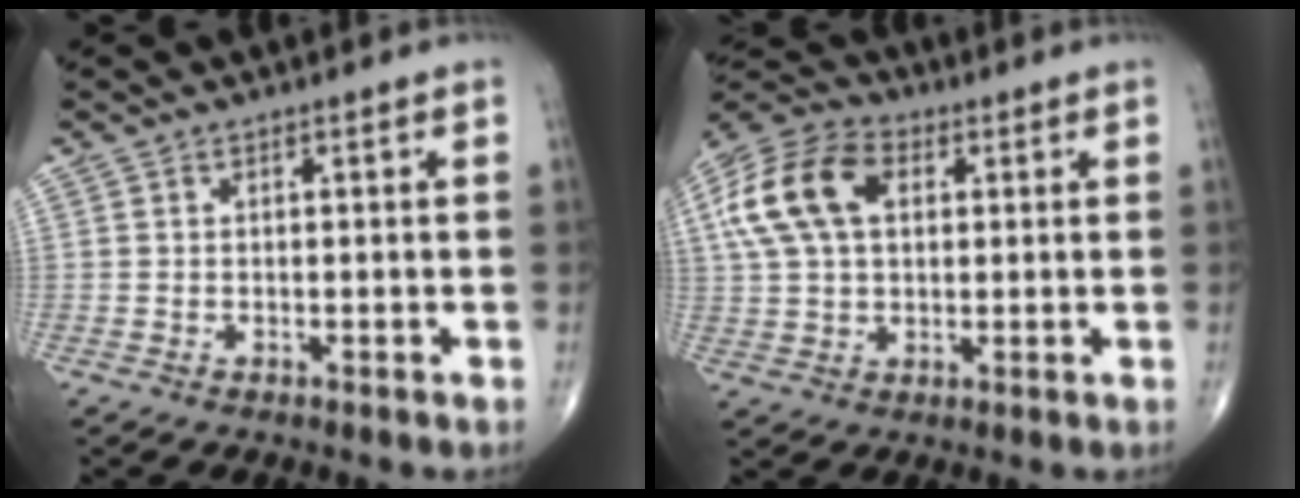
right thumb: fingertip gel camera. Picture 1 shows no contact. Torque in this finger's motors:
{"motor_torque": [0.61, 1.61, 0.45, -0.43, 0.25]}